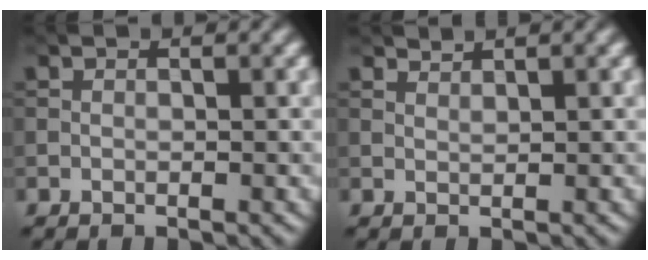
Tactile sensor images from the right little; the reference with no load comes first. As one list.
[{"total": 1.1, "force": [1.1, 0.0, 0.2], "torque": [-0.002, -0.001, 0.021]}]